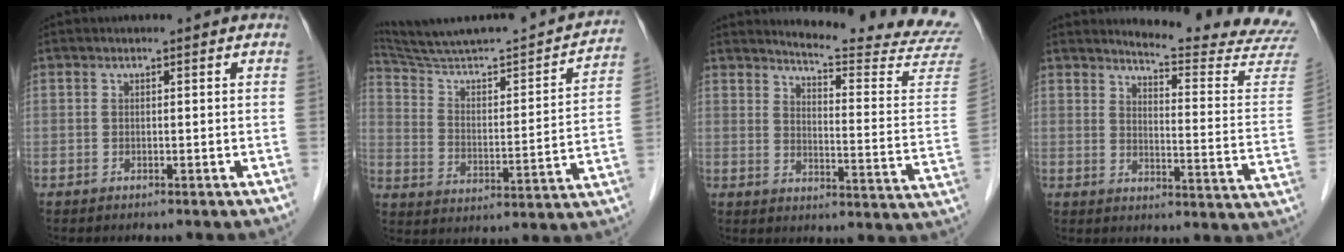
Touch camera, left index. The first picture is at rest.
{"total": 25.3, "force": [22.8, 2.1, 10.9], "torque": [-0.171, -0.021, 0.327]}
{"total": 18.8, "force": [18.3, -1.2, 4.3], "torque": [-0.064, -0.144, 0.206]}
{"total": 17.4, "force": [17.1, -1.0, 3.4], "torque": [-0.044, -0.143, 0.185]}